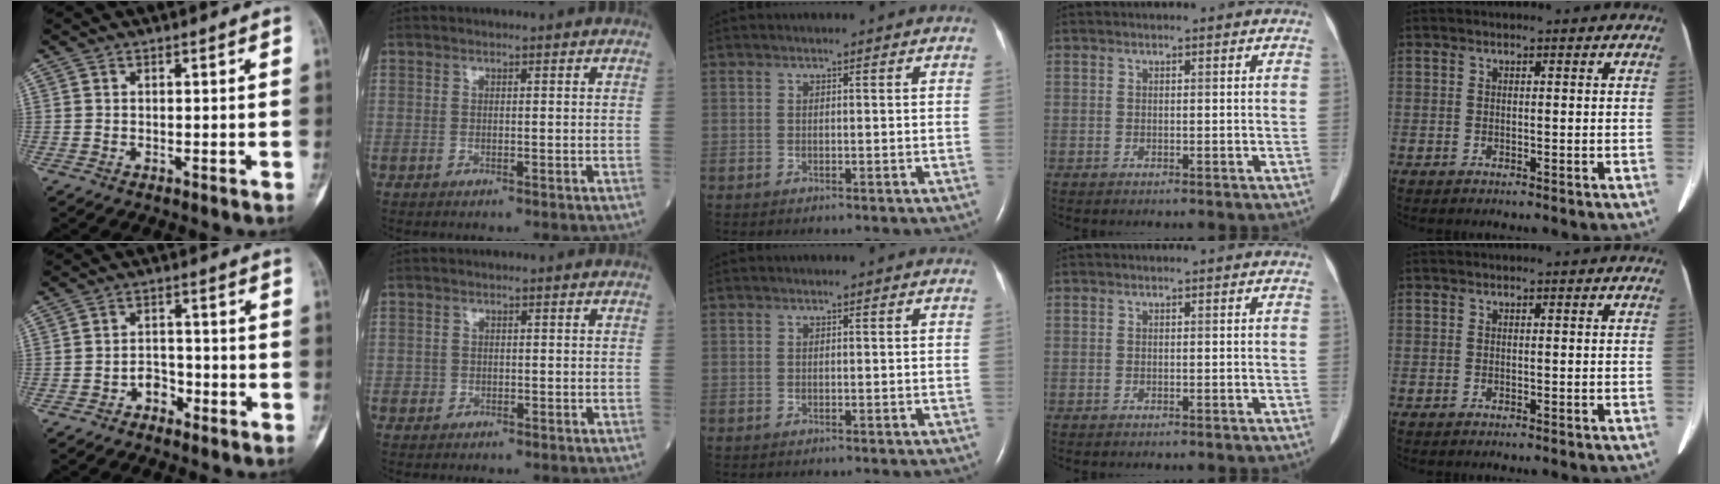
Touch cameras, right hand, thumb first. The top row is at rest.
{"thumb": {"total": 3.7, "force": [-2.2, 2.6, 1.4], "torque": [-0.001, 0.024, -0.039]}, "index": {"total": 1.2, "force": [-0.1, 1.2, -0.1], "torque": [0.009, 0.009, -0.006]}}